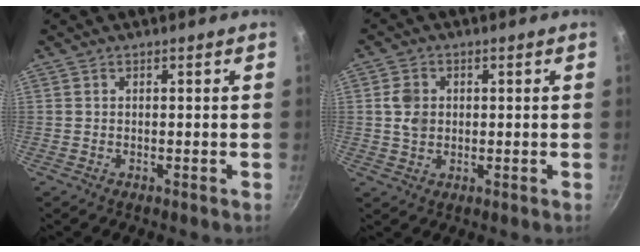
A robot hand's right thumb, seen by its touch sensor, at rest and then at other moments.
{"total": 4.7, "force": [0.6, 3.8, 2.8], "torque": [-0.040, -0.001, 0.012]}